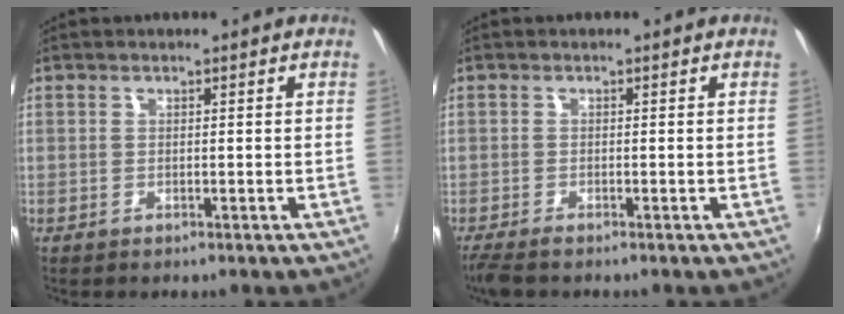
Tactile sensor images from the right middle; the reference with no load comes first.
{"total": 3.9, "force": [-3.1, 0.7, 2.2], "torque": [-0.050, -0.021, -0.059]}